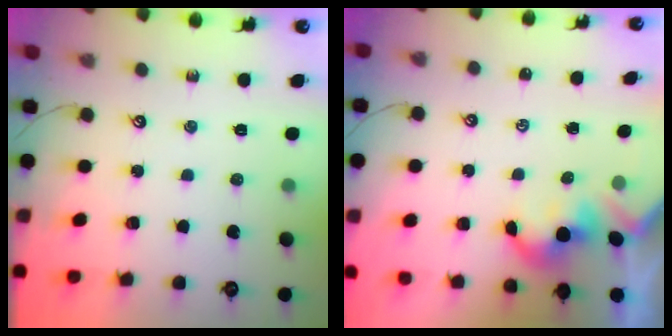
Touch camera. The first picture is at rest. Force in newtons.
{"total": 2.0, "press": 2.0, "slide": 0.2}